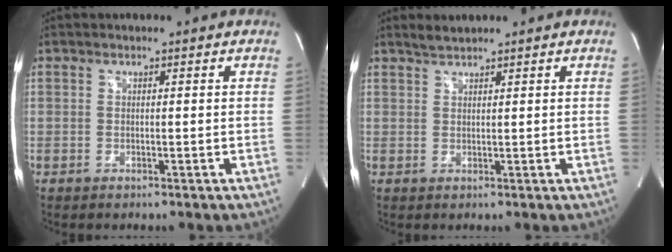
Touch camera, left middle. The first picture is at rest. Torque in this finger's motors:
{"motor_torque": [0.14, -0.02, -0.13, 0.01]}